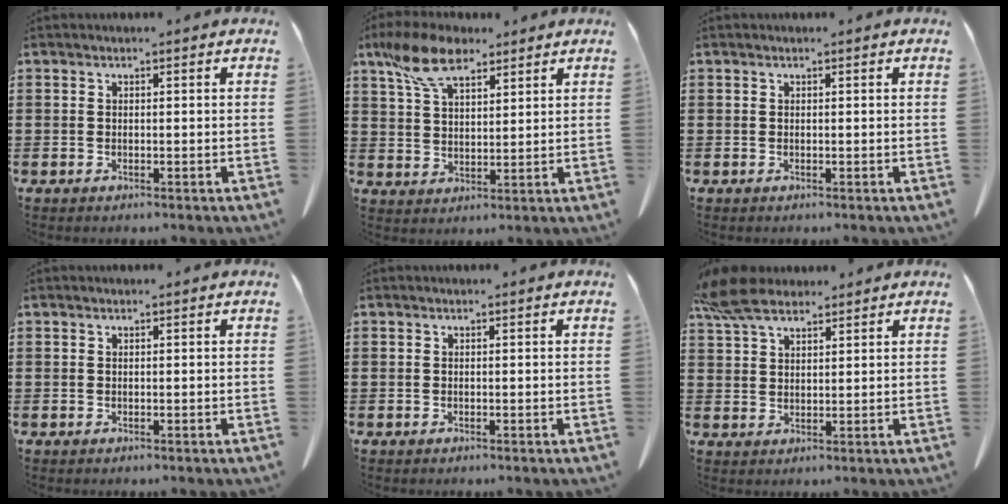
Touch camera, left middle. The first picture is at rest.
{"total": 9.3, "force": [6.3, 4.1, 5.5], "torque": [-0.133, -0.004, 0.116]}
{"total": 0.0}
{"total": 0.0}
{"total": 0.0}
{"total": 6.9, "force": [5.4, 2.7, 3.3], "torque": [-0.083, 0.000, 0.103]}